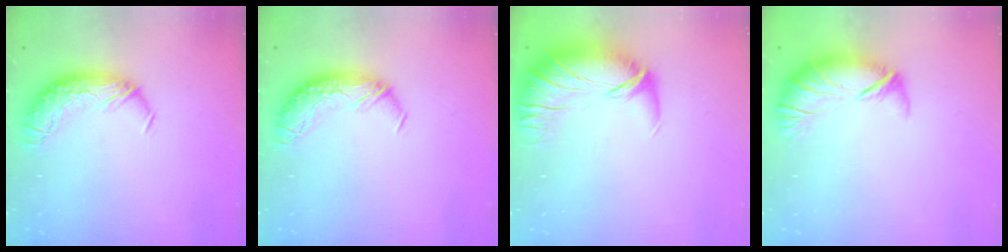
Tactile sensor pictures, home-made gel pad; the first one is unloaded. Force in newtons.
{"total": 0.0}
{"total": 2.8, "press": 0.1, "slide": 2.8}
{"total": 3.1, "press": 2.3, "slide": 2.0}